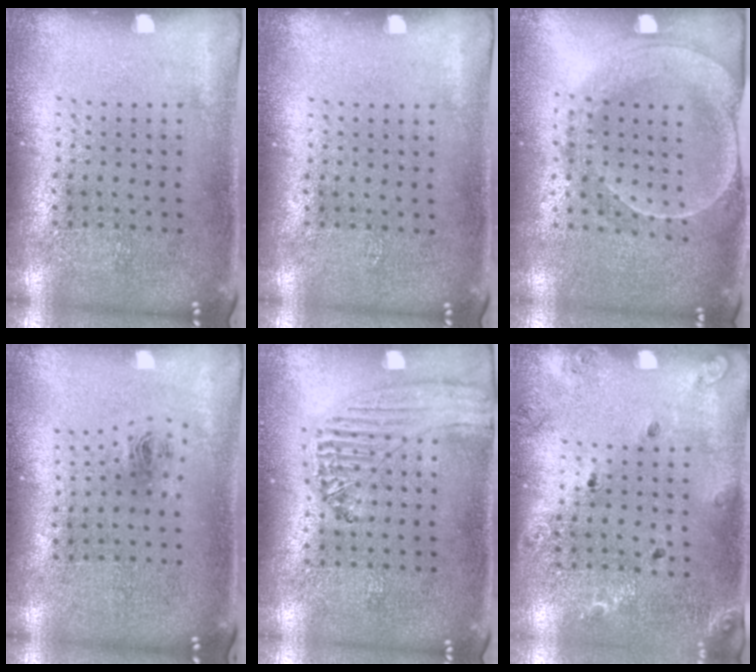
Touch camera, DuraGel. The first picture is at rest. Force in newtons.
{"total": 0.0}
{"total": 1.9, "press": 1.8, "slide": 0.6}
{"total": 0.9, "press": 0.4, "slide": 0.8}
{"total": 0.8, "press": 0.8, "slide": 0.1}
{"total": 1.3, "press": 1.3, "slide": 0.3}